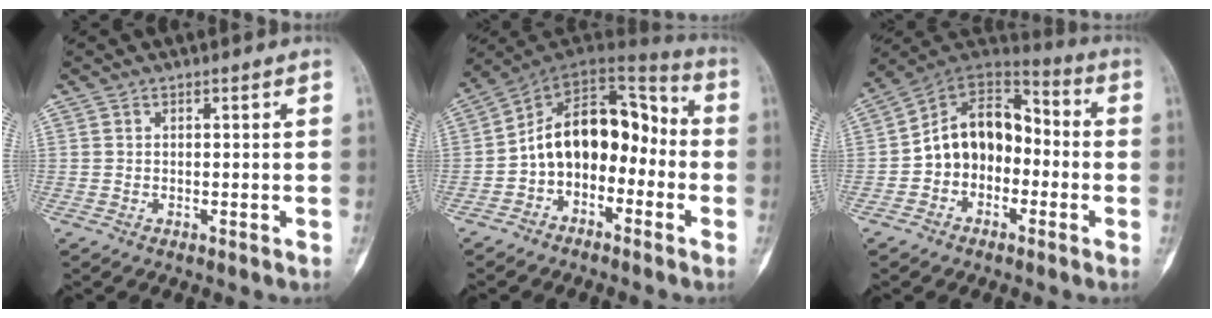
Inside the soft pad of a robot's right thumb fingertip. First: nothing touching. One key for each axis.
{"total": 14.7, "fx": -3.0, "fy": 10.2, "fz": 10.2, "tx": -0.126, "ty": 0.082, "tz": -0.063}
{"total": 13.8, "fx": -2.1, "fy": 10.3, "fz": 8.9, "tx": -0.110, "ty": 0.057, "tz": -0.049}